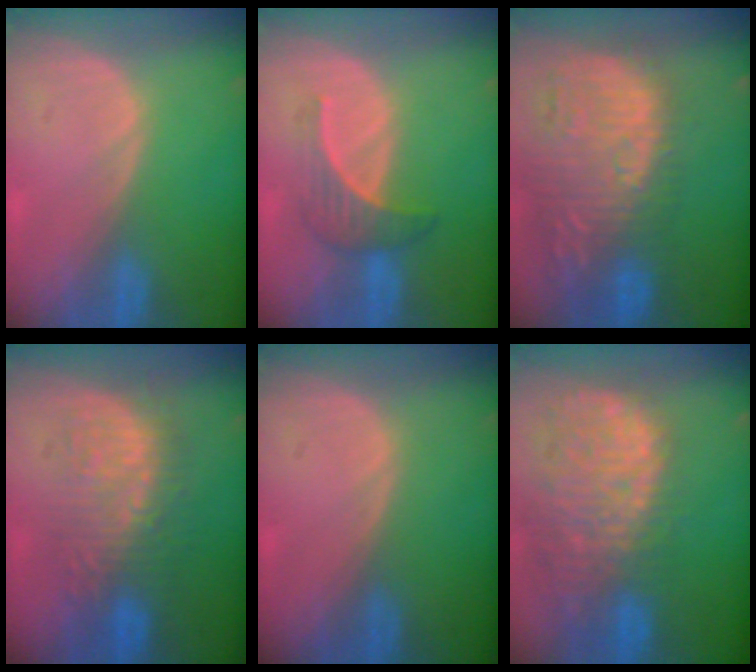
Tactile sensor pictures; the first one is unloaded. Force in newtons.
{"total": 4.1, "press": 4.0, "slide": 0.8}
{"total": 14.4, "press": 12.5, "slide": 7.2}
{"total": 9.1, "press": 9.0, "slide": 1.7}
{"total": 0.0}
{"total": 14.4, "press": 11.8, "slide": 8.2}